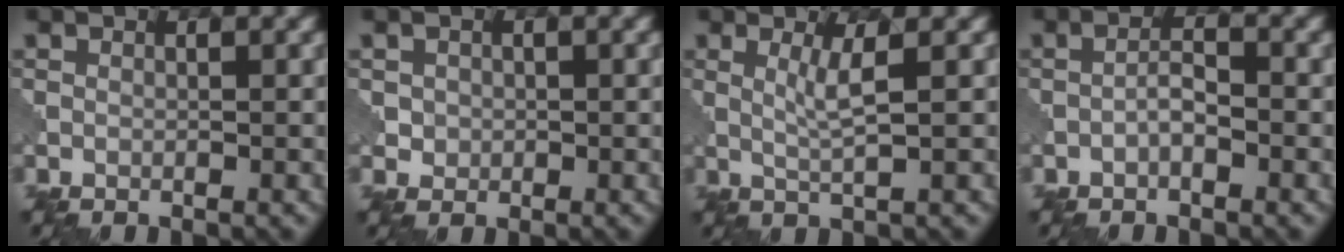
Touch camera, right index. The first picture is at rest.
{"total": 1.3, "force": [0.1, 1.3, 0.3], "torque": [0.003, -0.004, 0.004]}
{"total": 2.5, "force": [0.5, 0.3, 2.4], "torque": [-0.047, -0.003, 0.010]}
{"total": 1.7, "force": [-0.8, 0.5, 1.4], "torque": [-0.027, 0.007, -0.019]}